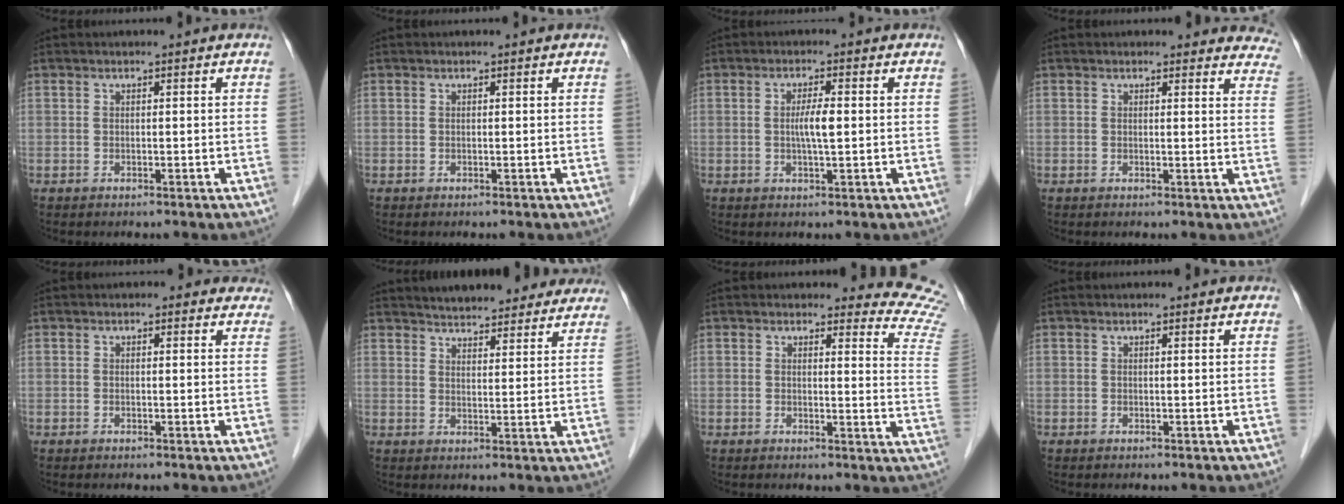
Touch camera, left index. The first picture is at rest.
{"total": 0.0}
{"total": 3.2, "force": [0.0, 0.3, 3.2], "torque": [-0.060, -0.001, 0.000]}
{"total": 9.3, "force": [8.9, 2.6, 0.8], "torque": [0.040, -0.030, 0.052]}
{"total": 2.3, "force": [1.8, 1.3, 0.5], "torque": [0.008, 0.001, 0.003]}
{"total": 16.7, "force": [15.3, 4.2, 5.4], "torque": [-0.061, 0.014, 0.189]}
{"total": 10.7, "force": [10.6, 0.9, 0.5], "torque": [0.031, -0.107, 0.067]}
{"total": 0.8, "force": [0.8, 0.1, 0.1], "torque": [-0.010, 0.001, 0.008]}